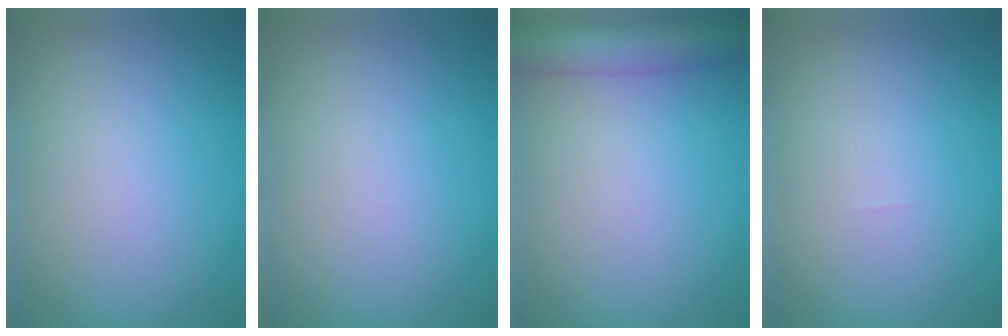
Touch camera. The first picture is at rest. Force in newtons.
{"total": 0.0}
{"total": 6.3, "press": 6.3, "slide": 0.2}
{"total": 0.0}